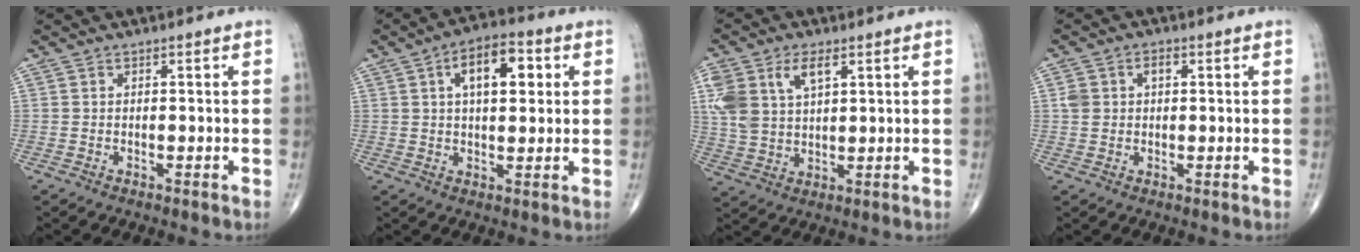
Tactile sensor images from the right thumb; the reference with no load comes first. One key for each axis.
{"total": 10.2, "fx": 2.9, "fy": 5.0, "fz": 8.4, "tx": -0.108, "ty": 0.010, "tz": 0.040}
{"total": 10.5, "fx": 4.3, "fy": 5.9, "fz": 7.6, "tx": -0.164, "ty": 0.003, "tz": 0.092}
{"total": 3.7, "fx": 0.9, "fy": 2.6, "fz": 2.4, "tx": -0.042, "ty": 0.010, "tz": 0.019}